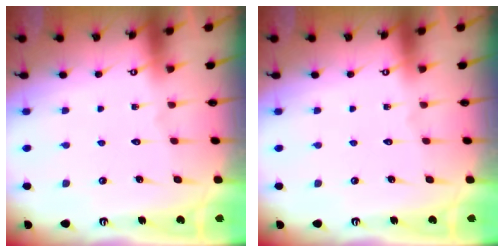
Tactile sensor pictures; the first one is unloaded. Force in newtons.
{"total": 0.0}